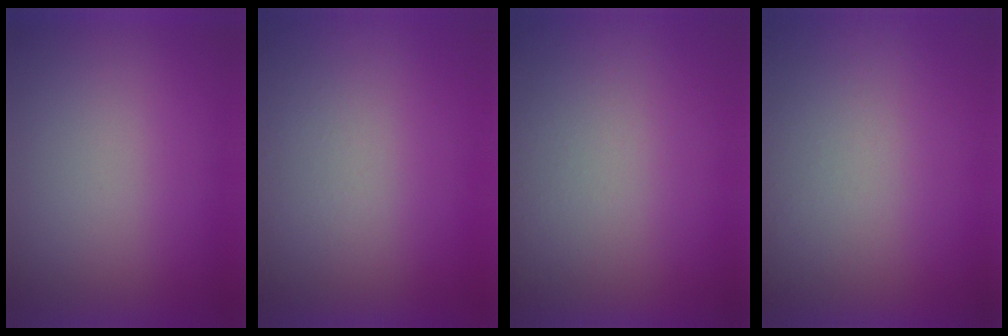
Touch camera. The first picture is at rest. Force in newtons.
{"total": 4.7}
{"total": 9.8}
{"total": 9.8}